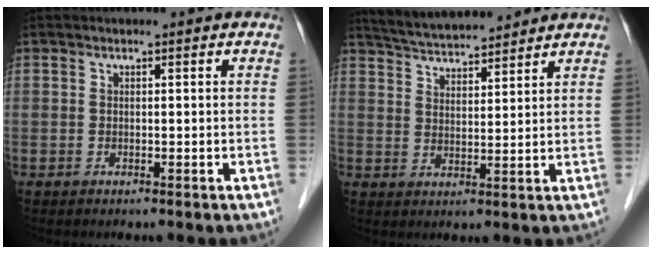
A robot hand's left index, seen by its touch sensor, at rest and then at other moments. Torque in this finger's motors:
{"motor_torque": [-0.03, -0.22, 0.21, 0.04]}